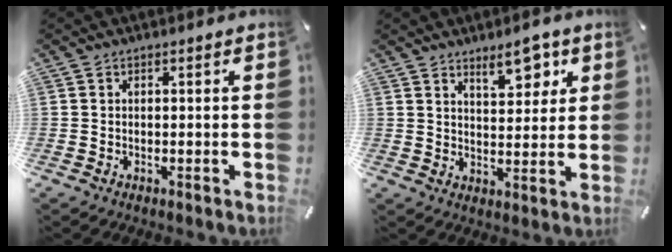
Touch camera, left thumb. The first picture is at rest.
{"total": 8.4, "force": [5.6, 4.2, 4.7], "torque": [-0.036, -0.037, 0.088]}